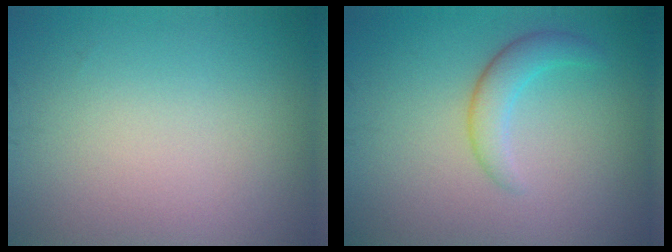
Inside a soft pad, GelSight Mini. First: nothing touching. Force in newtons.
{"total": 2.5, "press": 2.5, "slide": 0.2}